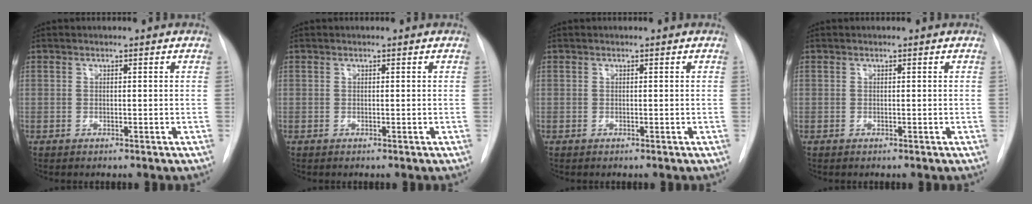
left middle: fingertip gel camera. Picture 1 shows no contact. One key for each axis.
{"total": 0.0}
{"total": 0.0}
{"total": 0.0}